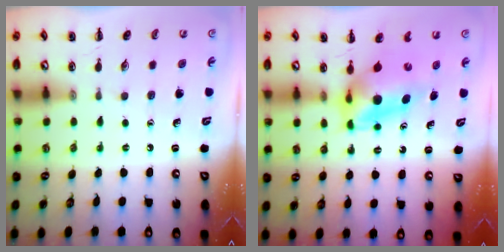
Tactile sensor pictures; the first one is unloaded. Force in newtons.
{"total": 5.3, "press": 5.2, "slide": 0.9}